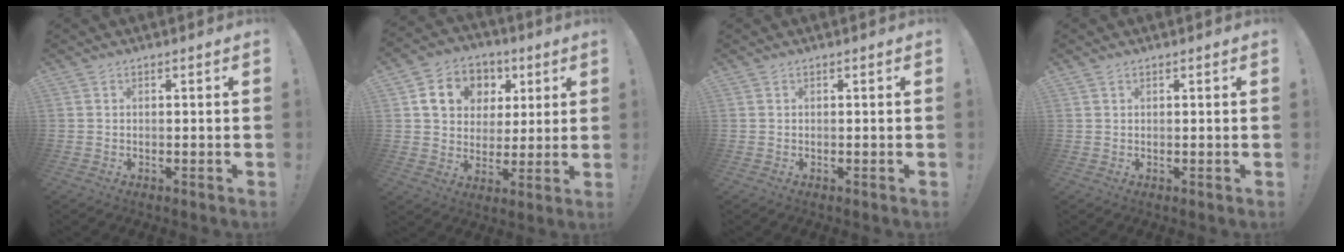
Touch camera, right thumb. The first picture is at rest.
{"total": 12.7, "force": [4.7, 10.6, 5.2], "torque": [-0.074, -0.015, 0.097]}
{"total": 0.0}
{"total": 0.6, "force": [0.5, 0.4, 0.1], "torque": [-0.003, 0.000, 0.009]}